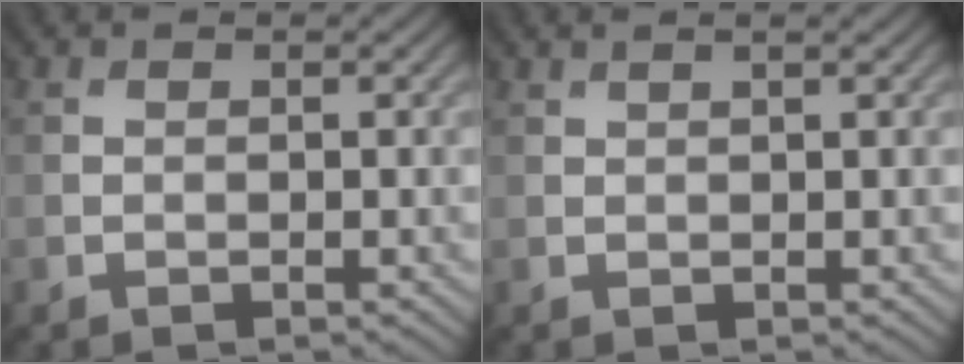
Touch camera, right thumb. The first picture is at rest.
{"total": 1.1, "force": [0.9, -0.1, 0.6], "torque": [-0.011, 0.004, 0.017]}